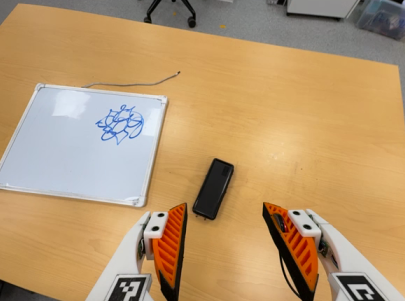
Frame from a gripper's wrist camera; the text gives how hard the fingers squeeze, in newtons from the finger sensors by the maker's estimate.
{"total": 0.0}